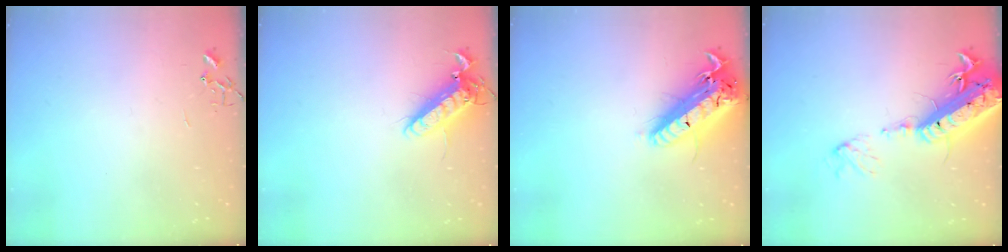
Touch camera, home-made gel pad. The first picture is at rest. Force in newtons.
{"total": 13.1, "press": 12.9, "slide": 2.4}
{"total": 22.5, "press": 21.9, "slide": 5.2}
{"total": 23.7, "press": 23.2, "slide": 5.2}